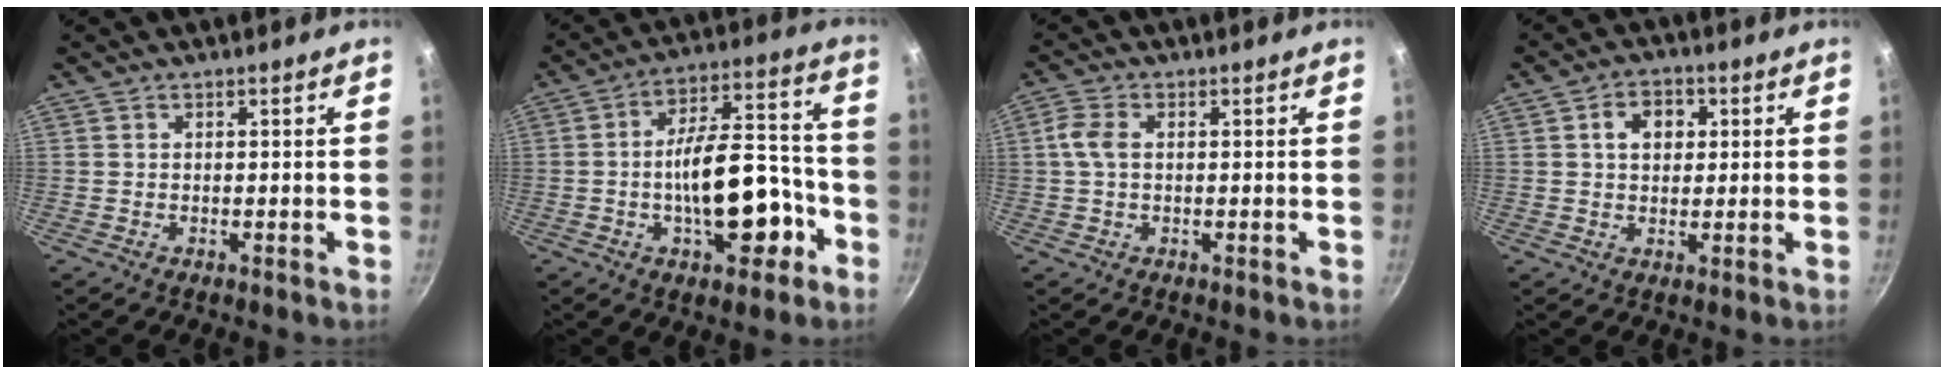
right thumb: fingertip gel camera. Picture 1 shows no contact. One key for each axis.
{"total": 17.0, "fx": -5.4, "fy": 7.9, "fz": 14.0, "tx": -0.178, "ty": 0.062, "tz": -0.073}
{"total": 4.1, "fx": 0.5, "fy": 2.6, "fz": 3.1, "tx": -0.070, "ty": 0.011, "tz": 0.004}
{"total": 5.8, "fx": 1.4, "fy": 4.4, "fz": 3.5, "tx": -0.033, "ty": 0.006, "tz": 0.017}